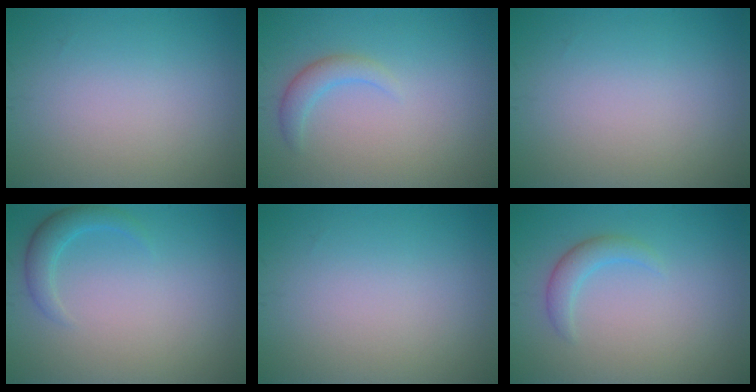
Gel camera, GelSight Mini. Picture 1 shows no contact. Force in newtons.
{"total": 1.9, "press": 1.9, "slide": 0.1}
{"total": 0.0}
{"total": 2.1, "press": 2.1, "slide": 0.2}
{"total": 0.0}
{"total": 1.9, "press": 1.9, "slide": 0.1}